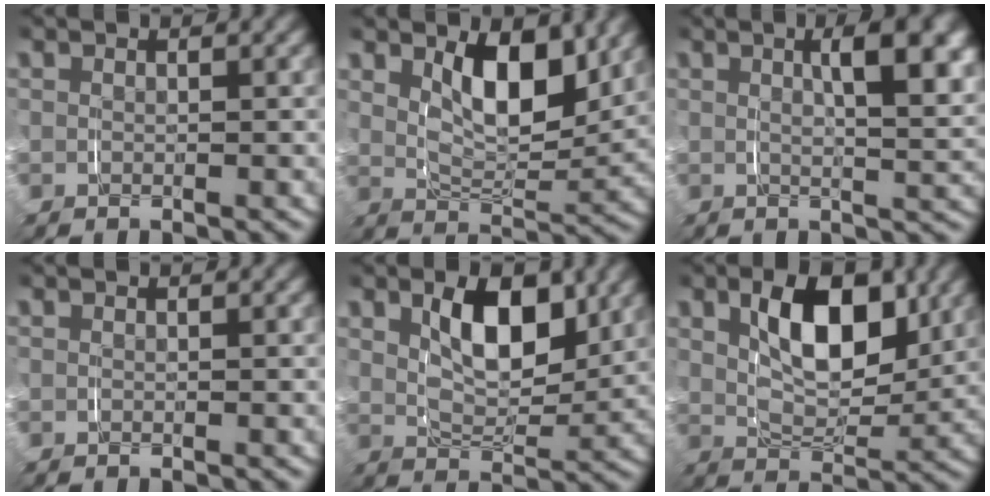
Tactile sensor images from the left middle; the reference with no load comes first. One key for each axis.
{"total": 5.9, "fx": 2.5, "fy": 2.7, "fz": 4.7, "tx": -0.078, "ty": -0.019, "tz": 0.045}
{"total": 5.3, "fx": 1.9, "fy": 1.1, "fz": 4.8, "tx": -0.067, "ty": 0.001, "tz": 0.031}
{"total": 0.0}
{"total": 5.7, "fx": 2.1, "fy": 2.9, "fz": 4.4, "tx": -0.070, "ty": -0.011, "tz": 0.037}
{"total": 6.9, "fx": 2.2, "fy": 3.6, "fz": 5.5, "tx": -0.085, "ty": -0.008, "tz": 0.037}